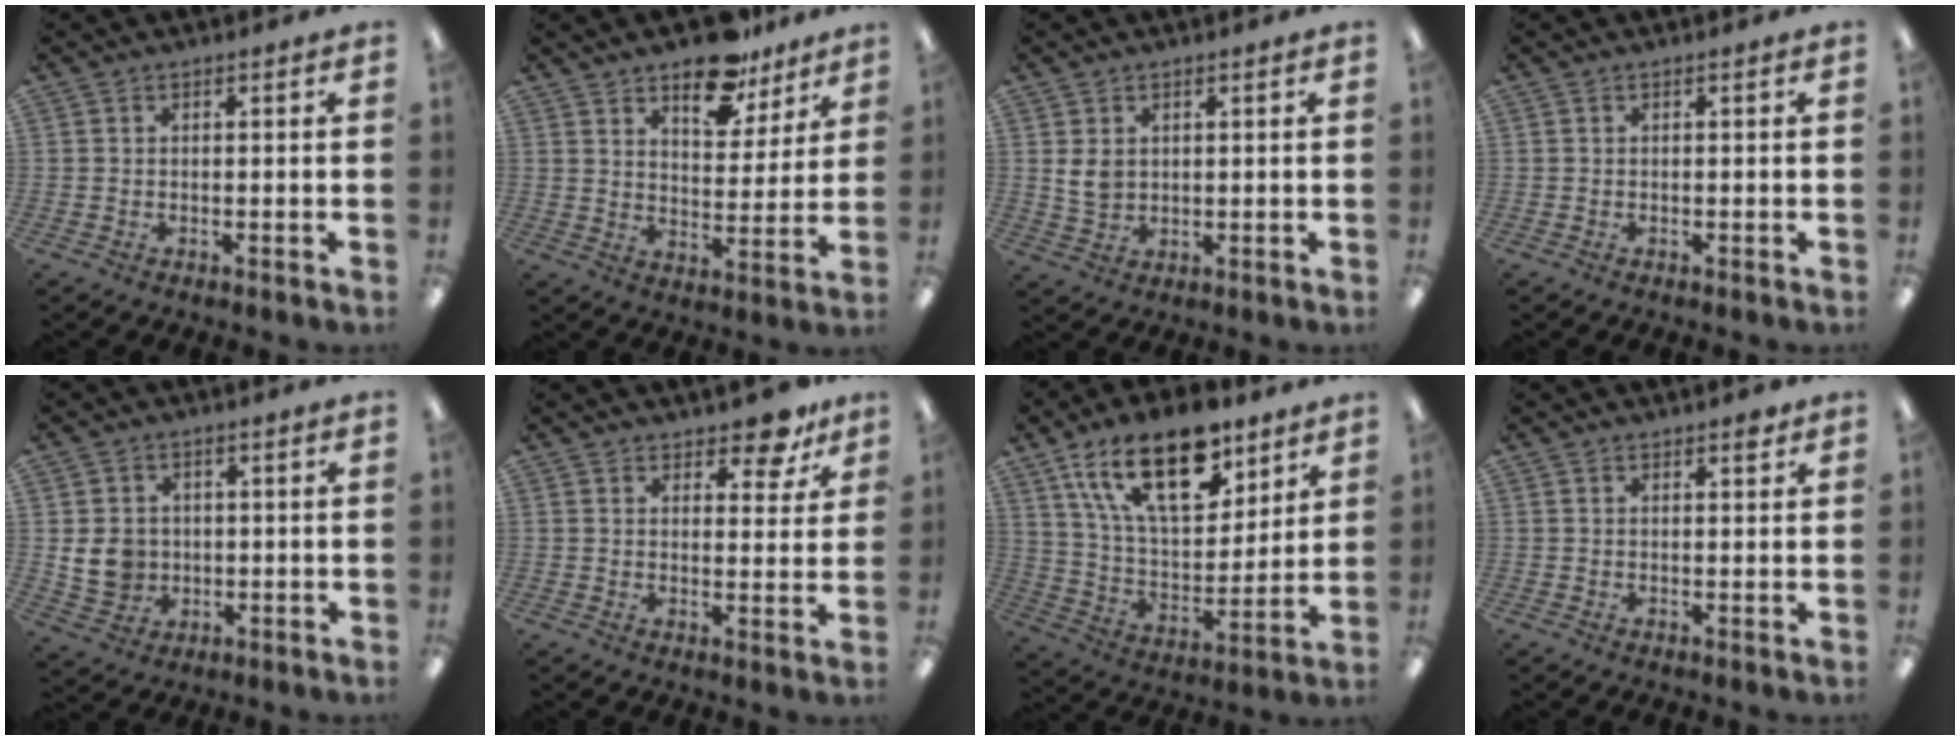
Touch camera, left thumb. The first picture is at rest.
{"total": 12.1, "force": [9.3, 5.7, 5.2], "torque": [-0.053, -0.059, 0.161]}
{"total": 4.5, "force": [1.4, 3.5, 2.6], "torque": [-0.053, -0.001, 0.025]}
{"total": 0.0}
{"total": 7.2, "force": [0.2, 6.4, 3.1], "torque": [-0.057, 0.006, 0.006]}
{"total": 7.4, "force": [5.9, 3.0, 3.2], "torque": [-0.031, -0.036, 0.101]}
{"total": 22.5, "force": [13.0, 11.0, 14.7], "torque": [-0.262, -0.058, 0.222]}
{"total": 2.0, "force": [1.6, 0.9, 0.7], "torque": [0.009, -0.010, 0.024]}